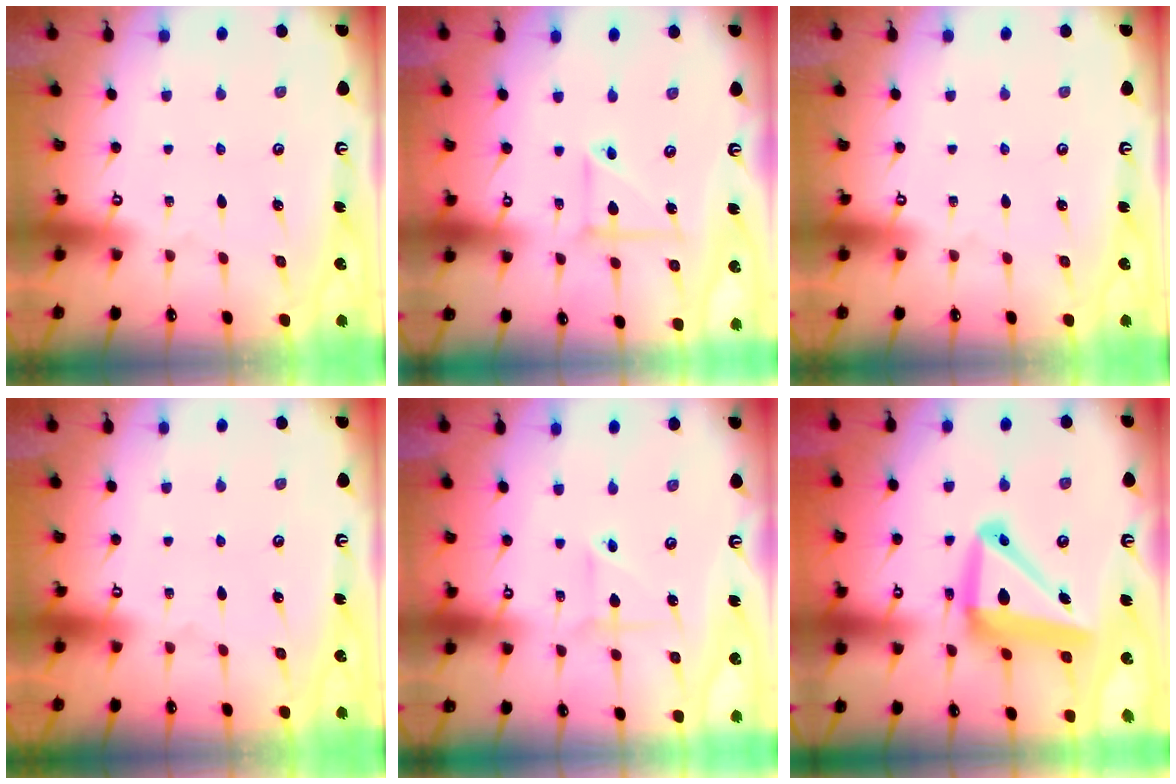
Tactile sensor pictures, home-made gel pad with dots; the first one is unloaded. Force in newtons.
{"total": 6.3, "press": 6.3, "slide": 0.3}
{"total": 0.0}
{"total": 0.0}
{"total": 2.3, "press": 2.1, "slide": 0.9}
{"total": 16.0, "press": 15.8, "slide": 2.2}